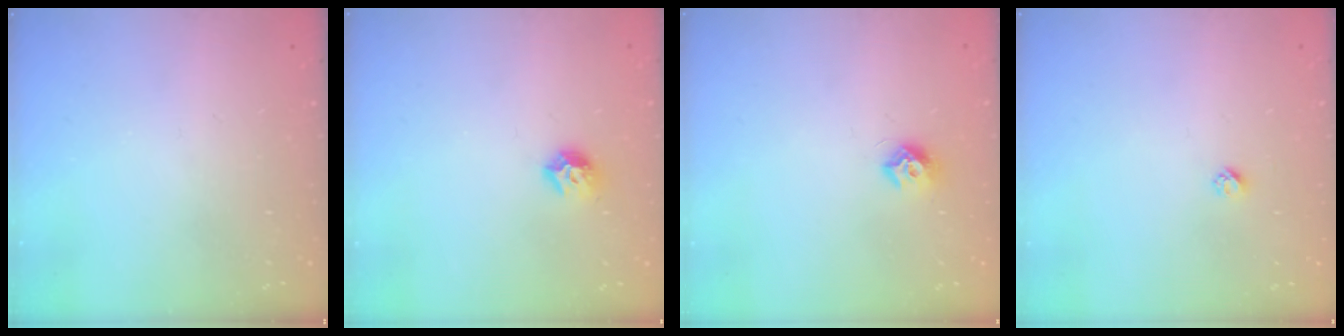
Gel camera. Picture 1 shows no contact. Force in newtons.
{"total": 8.2, "press": 8.2, "slide": 0.7}
{"total": 7.7, "press": 7.7, "slide": 0.7}
{"total": 2.3, "press": 2.3, "slide": 0.2}